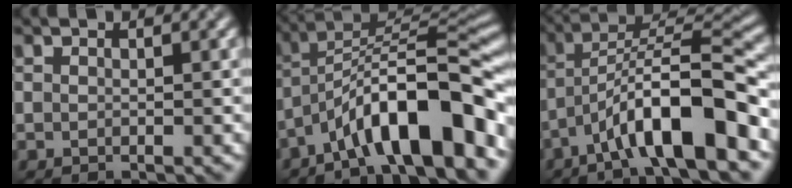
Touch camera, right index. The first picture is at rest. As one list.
[{"total": 11.3, "force": [-5.9, 2.8, 9.3], "torque": [-0.130, 0.025, -0.103]}, {"total": 9.9, "force": [-5.0, 2.1, 8.3], "torque": [-0.128, 0.024, -0.084]}]